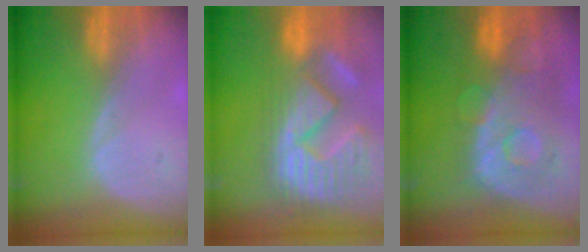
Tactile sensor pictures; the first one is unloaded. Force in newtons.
{"total": 14.7, "press": 12.3, "slide": 8.1}
{"total": 11.3, "press": 9.8, "slide": 5.7}